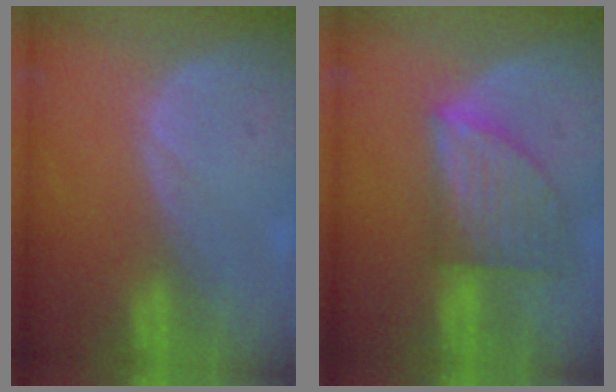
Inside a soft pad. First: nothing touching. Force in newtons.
{"total": 7.8, "press": 7.1, "slide": 3.3}